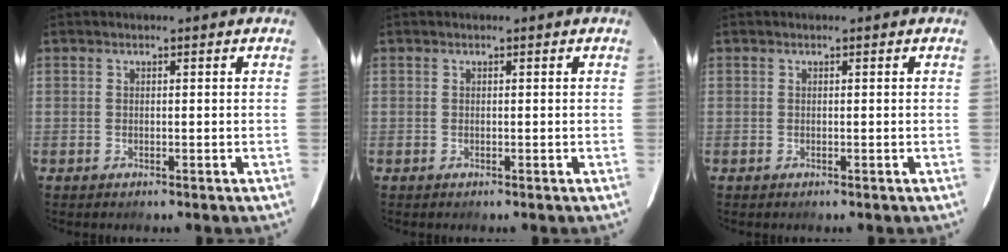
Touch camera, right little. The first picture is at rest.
{"total": 0.0}
{"total": 0.0}